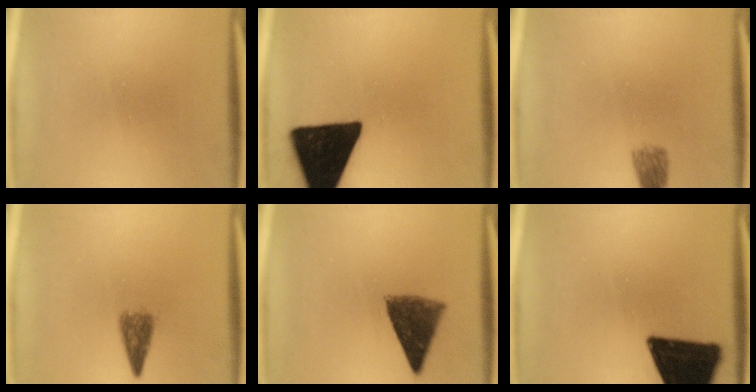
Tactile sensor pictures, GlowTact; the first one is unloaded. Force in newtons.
{"total": 18.3}
{"total": 2.6}
{"total": 4.0}
{"total": 7.5}
{"total": 18.5}